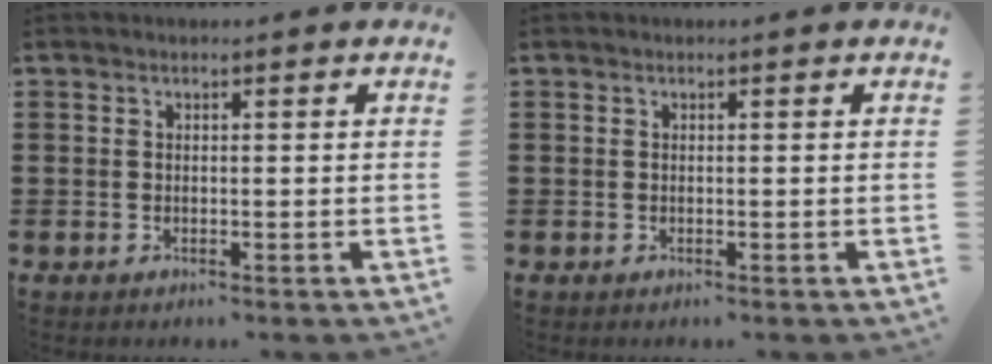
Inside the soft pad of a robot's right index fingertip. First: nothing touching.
{"total": 0.0}